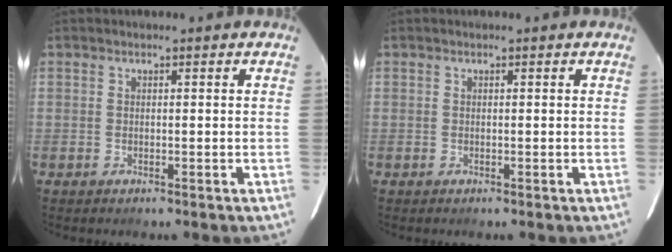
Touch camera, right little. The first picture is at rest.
{"total": 0.0}